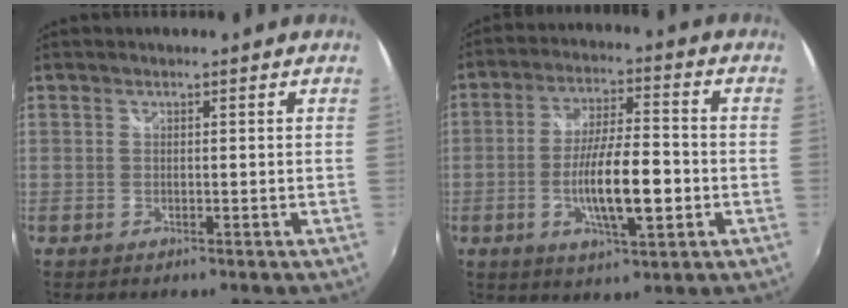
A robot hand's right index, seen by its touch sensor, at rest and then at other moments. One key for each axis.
{"total": 11.7, "fx": -3.0, "fy": 2.7, "fz": 11.0, "tx": -0.203, "ty": -0.007, "tz": -0.048}